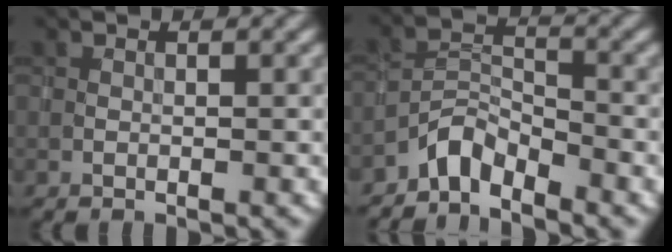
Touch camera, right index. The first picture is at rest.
{"total": 3.2, "force": [-2.8, 1.1, 1.2], "torque": [-0.022, 0.012, -0.064]}